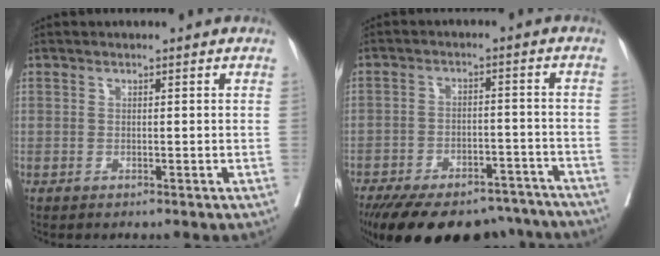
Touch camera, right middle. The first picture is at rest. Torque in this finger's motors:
{"motor_torque": [1.10, -1.04, 0.36, 0.11]}